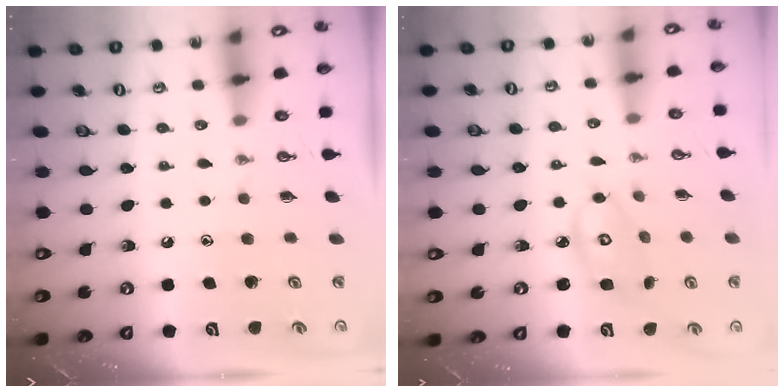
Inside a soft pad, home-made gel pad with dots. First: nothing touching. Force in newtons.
{"total": 6.4, "press": 6.4, "slide": 0.3}